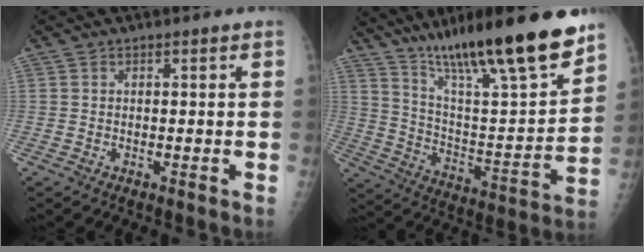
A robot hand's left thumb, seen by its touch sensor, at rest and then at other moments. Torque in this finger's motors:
{"motor_torque": [0.99, -0.24, 1.47, -1.31, 0.17]}